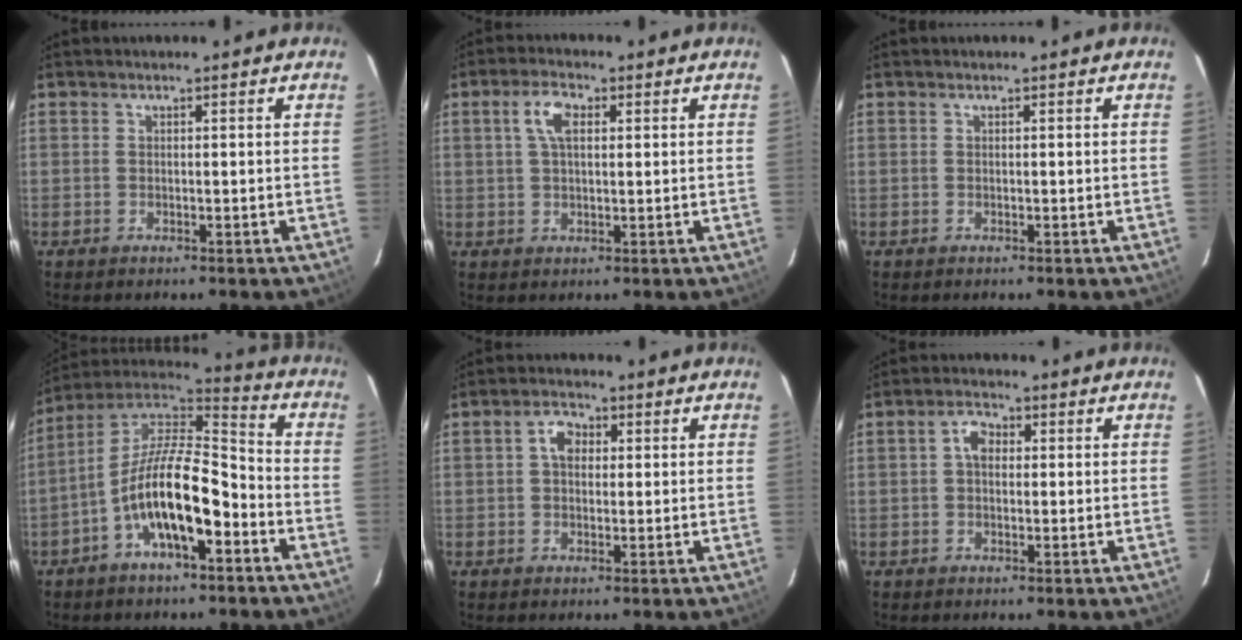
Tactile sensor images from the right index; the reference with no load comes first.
{"total": 4.8, "force": [1.5, 2.4, 3.9], "torque": [-0.075, 0.012, 0.027]}
{"total": 0.0}
{"total": 16.1, "force": [-6.5, 5.8, 13.5], "torque": [-0.255, 0.008, -0.126]}
{"total": 3.8, "force": [0.7, 2.8, 2.4], "torque": [-0.044, 0.015, 0.011]}
{"total": 3.4, "force": [0.4, 2.4, 2.3], "torque": [-0.042, 0.013, 0.006]}